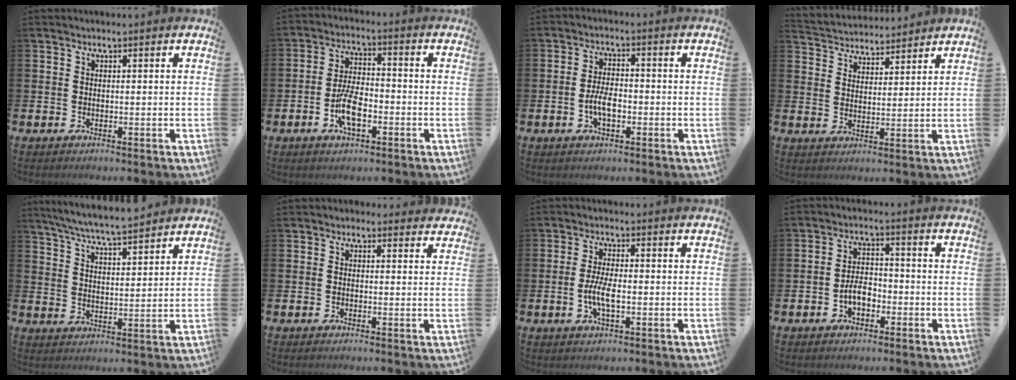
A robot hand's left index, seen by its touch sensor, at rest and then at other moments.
{"total": 6.1, "force": [-2.1, 2.7, 5.0], "torque": [-0.097, 0.007, -0.041]}
{"total": 4.0, "force": [-1.0, 2.0, 3.4], "torque": [-0.047, 0.000, -0.021]}
{"total": 4.3, "force": [4.2, 1.0, -0.5], "torque": [-0.013, -0.030, 0.073]}
{"total": 6.5, "force": [6.3, 0.1, 1.8], "torque": [-0.056, -0.034, 0.111]}
{"total": 0.7, "force": [0.4, 0.5, 0.1], "torque": [0.000, 0.003, 0.005]}
{"total": 4.2, "force": [-0.9, 1.5, 3.8], "torque": [-0.074, -0.005, -0.022]}
{"total": 3.7, "force": [-1.6, 2.2, 2.5], "torque": [-0.041, 0.003, -0.033]}